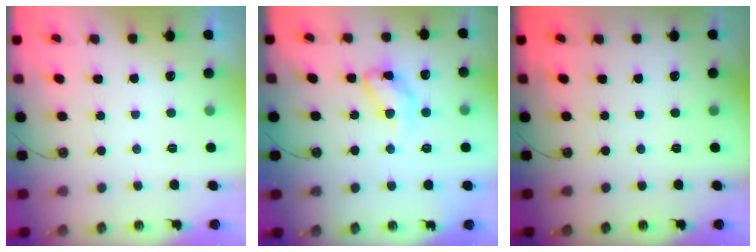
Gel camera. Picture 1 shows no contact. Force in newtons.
{"total": 12.1, "press": 12.1, "slide": 0.9}
{"total": 0.0}